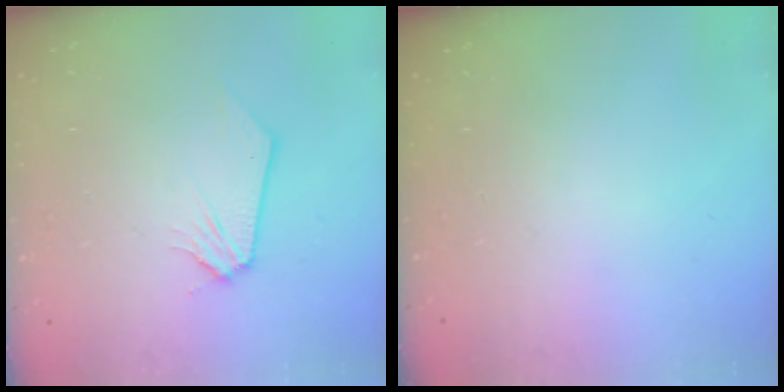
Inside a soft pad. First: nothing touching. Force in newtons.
{"total": 0.0}